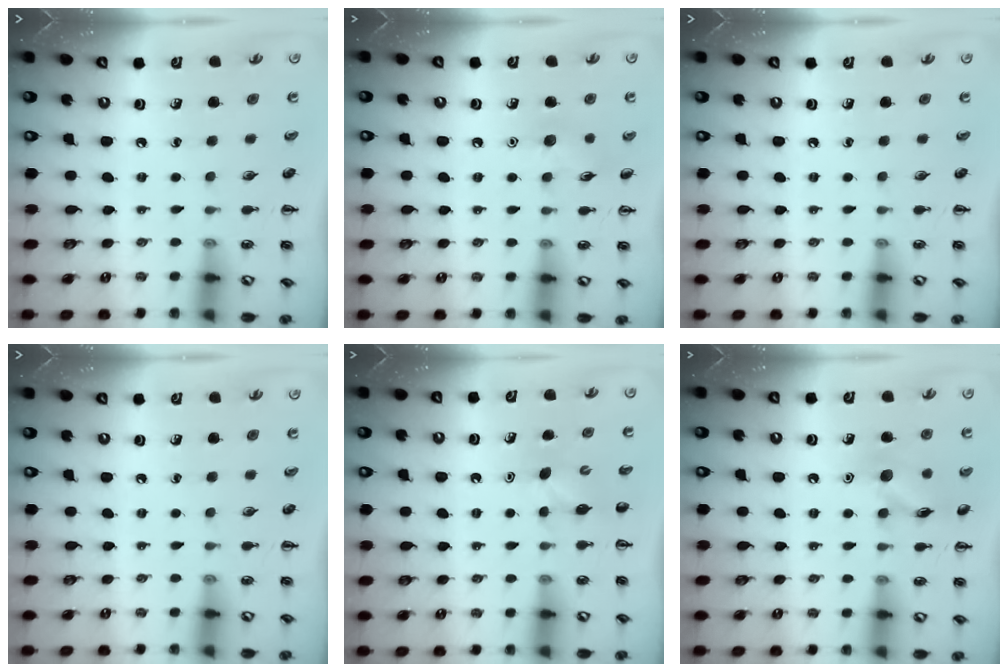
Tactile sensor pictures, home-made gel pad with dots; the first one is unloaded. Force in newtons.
{"total": 6.3, "press": 6.3, "slide": 0.7}
{"total": 0.0}
{"total": 0.0}
{"total": 4.2, "press": 4.1, "slide": 1.0}
{"total": 10.9, "press": 10.9, "slide": 0.5}